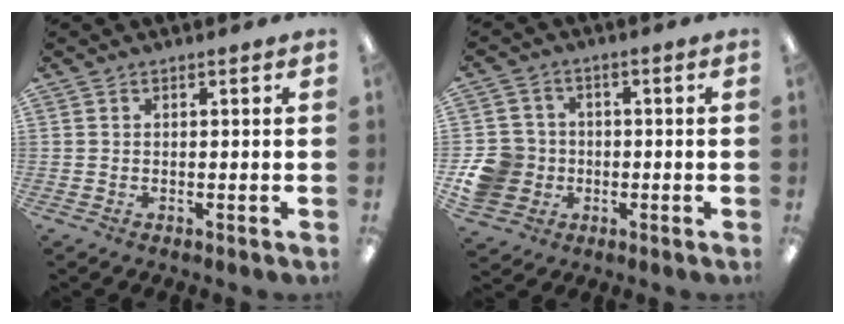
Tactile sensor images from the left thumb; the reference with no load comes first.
{"total": 9.6, "force": [-2.0, 8.9, 2.9], "torque": [-0.075, 0.021, -0.030]}